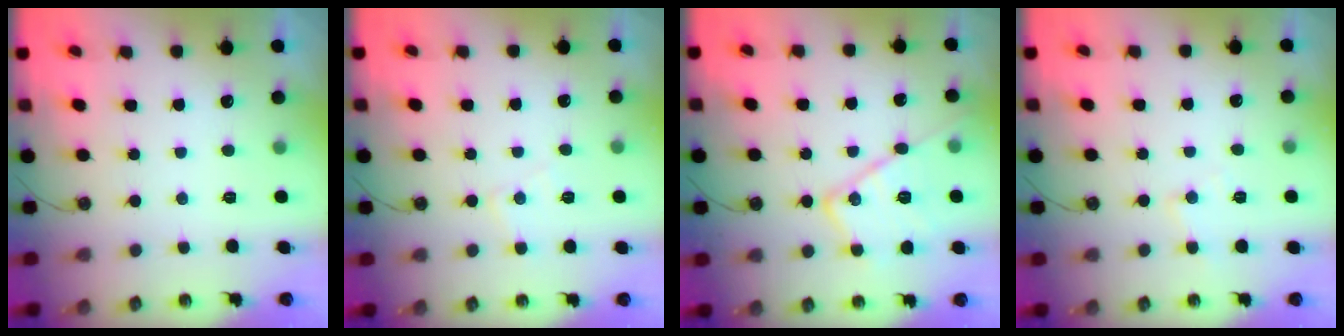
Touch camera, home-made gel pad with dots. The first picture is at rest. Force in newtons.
{"total": 5.2, "press": 5.1, "slide": 0.7}
{"total": 16.9, "press": 16.9, "slide": 1.4}
{"total": 6.0, "press": 6.0, "slide": 0.7}